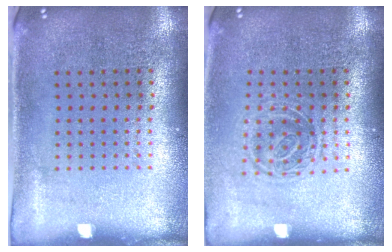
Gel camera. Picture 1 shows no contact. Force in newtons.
{"total": 1.3, "press": 1.1, "slide": 0.7}